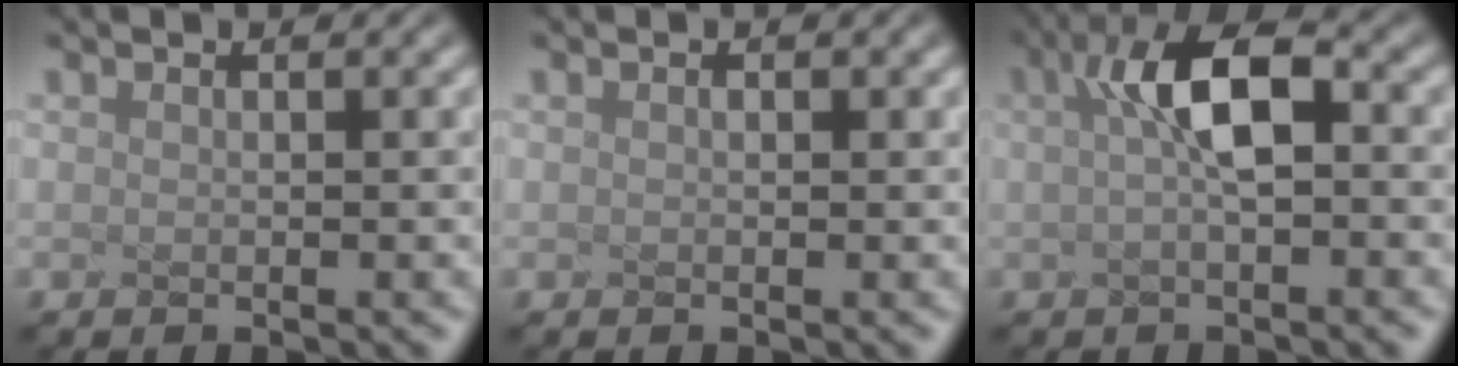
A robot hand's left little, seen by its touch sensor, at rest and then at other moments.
{"total": 0.0}
{"total": 3.6, "force": [-0.6, 0.3, 3.5], "torque": [-0.090, 0.006, 0.025]}